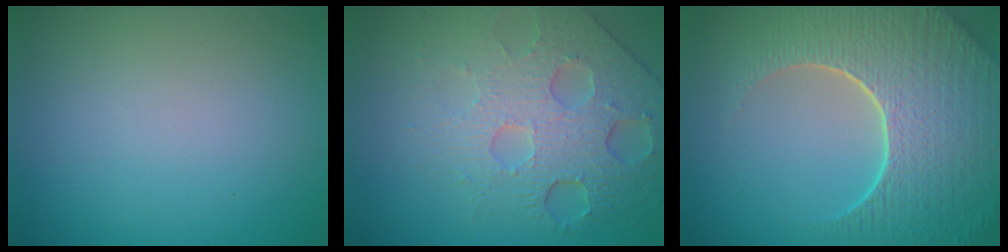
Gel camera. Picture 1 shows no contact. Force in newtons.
{"total": 8.1, "press": 5.4, "slide": 6.1}
{"total": 9.3, "press": 6.7, "slide": 6.5}